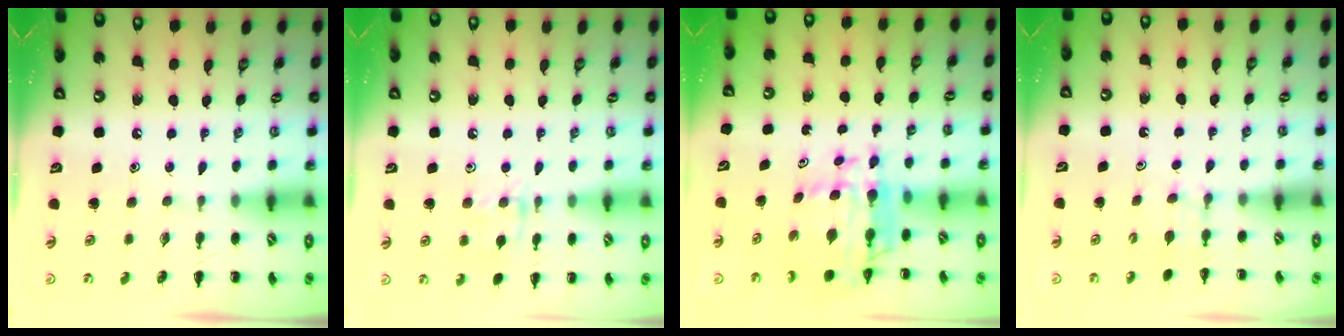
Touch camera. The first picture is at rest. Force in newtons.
{"total": 8.5, "press": 8.4, "slide": 1.2}
{"total": 10.1, "press": 9.5, "slide": 3.5}
{"total": 2.6, "press": 2.4, "slide": 1.0}